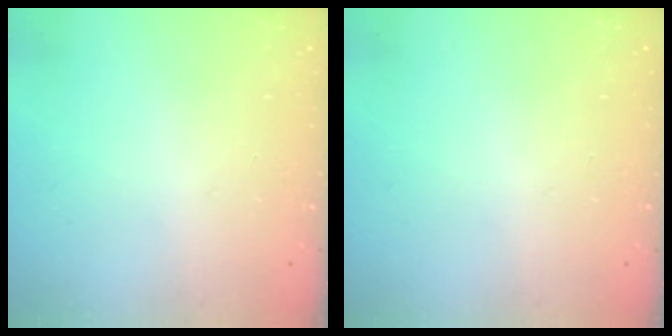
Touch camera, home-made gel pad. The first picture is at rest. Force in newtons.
{"total": 0.0}